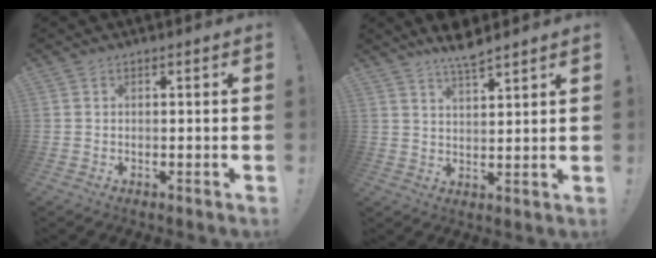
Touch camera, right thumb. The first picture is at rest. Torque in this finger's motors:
{"motor_torque": [0.88, 1.07, 1.05, 0.66, 0.01]}